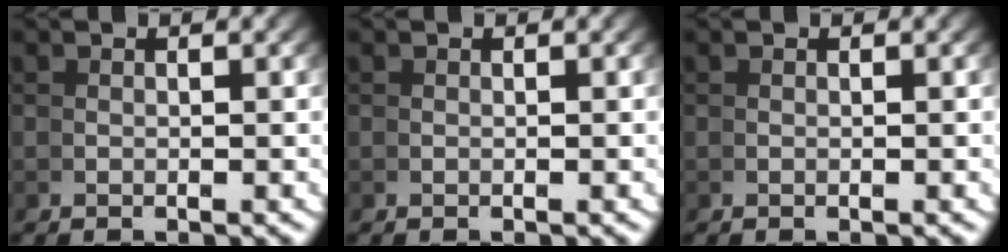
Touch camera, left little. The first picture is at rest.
{"total": 0.0}
{"total": 0.0}